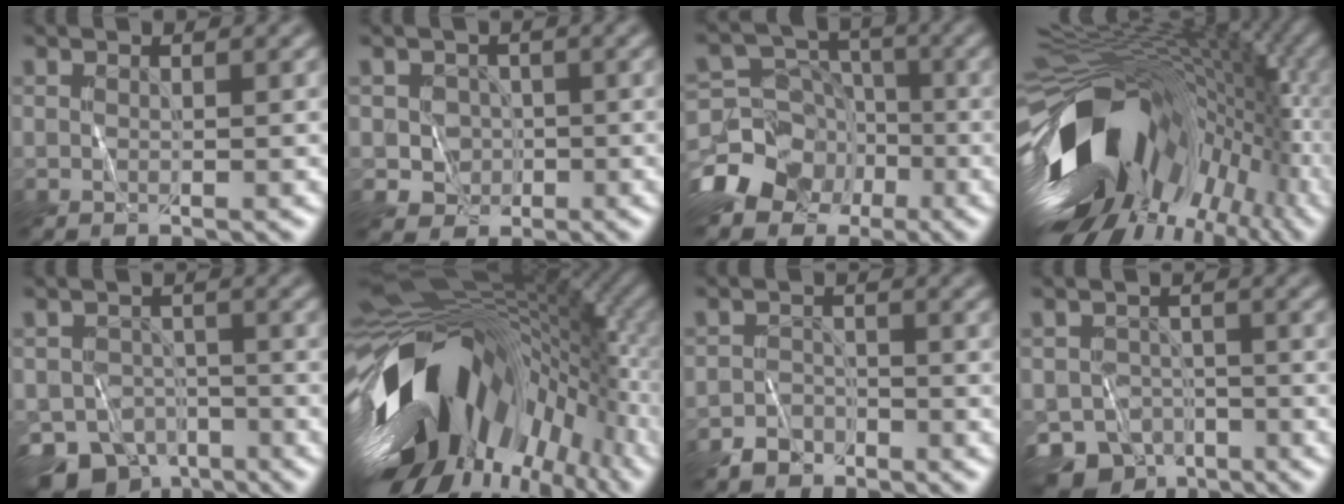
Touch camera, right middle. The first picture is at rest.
{"total": 2.6, "force": [-0.5, 2.4, 0.8], "torque": [0.000, 0.001, -0.015]}
{"total": 11.0, "force": [-6.2, 8.5, 3.2], "torque": [-0.065, -0.020, -0.126]}
{"total": 16.1, "force": [-3.4, 9.7, 12.3], "torque": [-0.231, -0.018, -0.054]}
{"total": 8.3, "force": [-5.9, 5.1, 3.0], "torque": [-0.047, -0.028, -0.094]}
{"total": 17.4, "force": [-5.0, 9.8, 13.5], "torque": [-0.244, -0.013, -0.095]}
{"total": 2.1, "force": [-1.8, 1.2, 0.1], "torque": [0.004, 0.006, -0.038]}
{"total": 8.1, "force": [-5.8, 5.1, 2.6], "torque": [-0.035, -0.025, -0.091]}